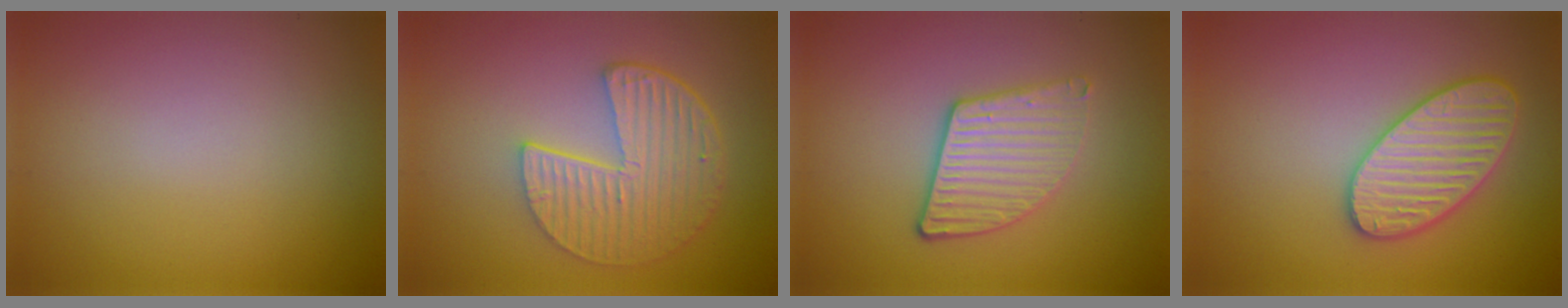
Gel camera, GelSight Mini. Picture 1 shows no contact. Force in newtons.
{"total": 5.9, "press": 4.3, "slide": 3.9}
{"total": 3.8, "press": 3.2, "slide": 1.9}
{"total": 4.3, "press": 4.1, "slide": 1.3}